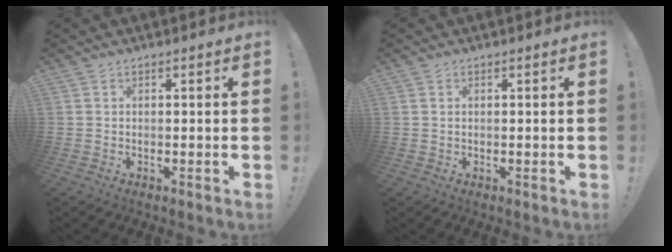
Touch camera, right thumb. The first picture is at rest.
{"total": 0.8, "force": [0.4, 0.5, 0.4], "torque": [-0.012, 0.004, 0.009]}